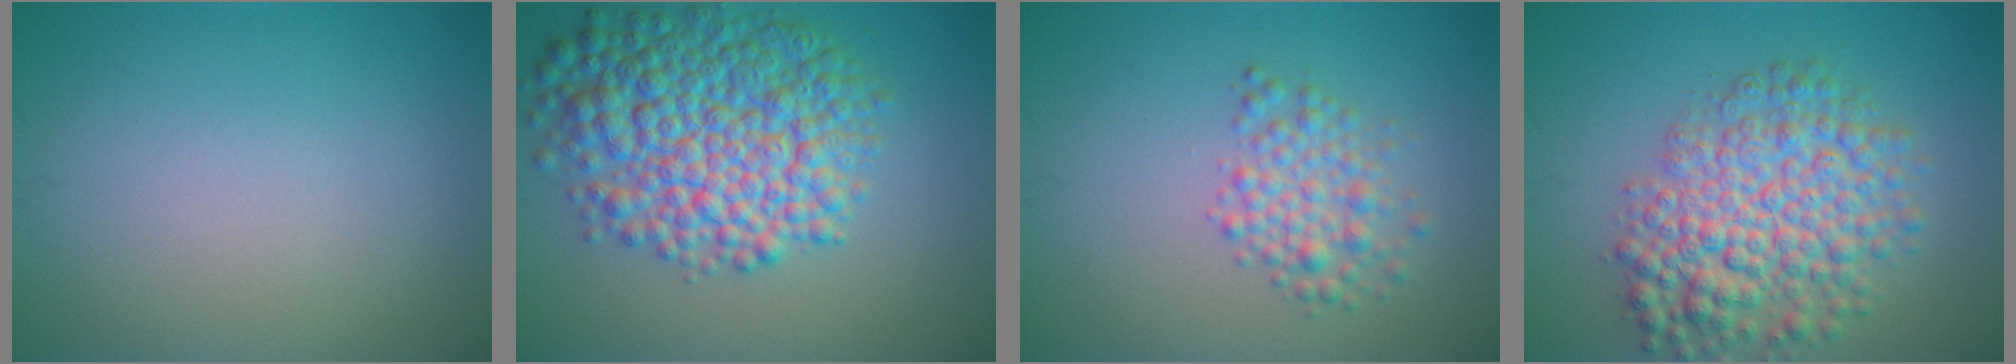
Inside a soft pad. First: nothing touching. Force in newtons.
{"total": 9.7, "press": 9.7, "slide": 0.2}
{"total": 2.9, "press": 2.9, "slide": 0.1}
{"total": 7.6, "press": 7.6, "slide": 0.2}